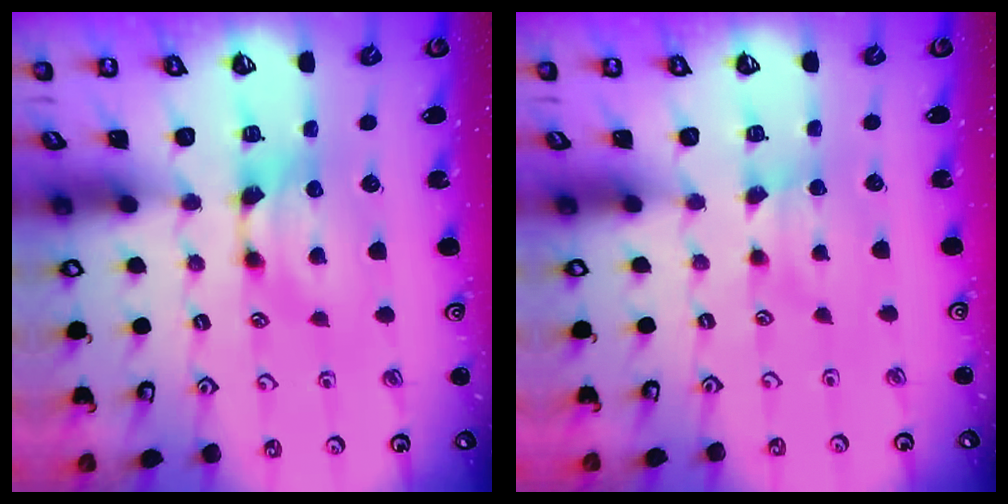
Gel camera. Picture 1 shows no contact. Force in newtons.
{"total": 2.1, "press": 2.0, "slide": 0.5}